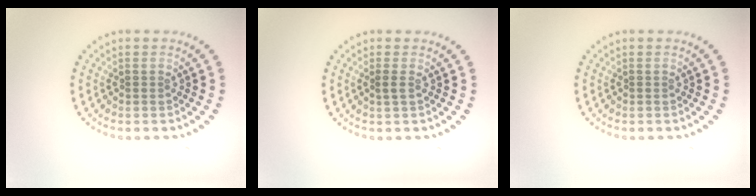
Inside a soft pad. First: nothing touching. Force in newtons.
{"total": 0.7, "press": 0.7, "slide": 0.2}
{"total": 0.0}